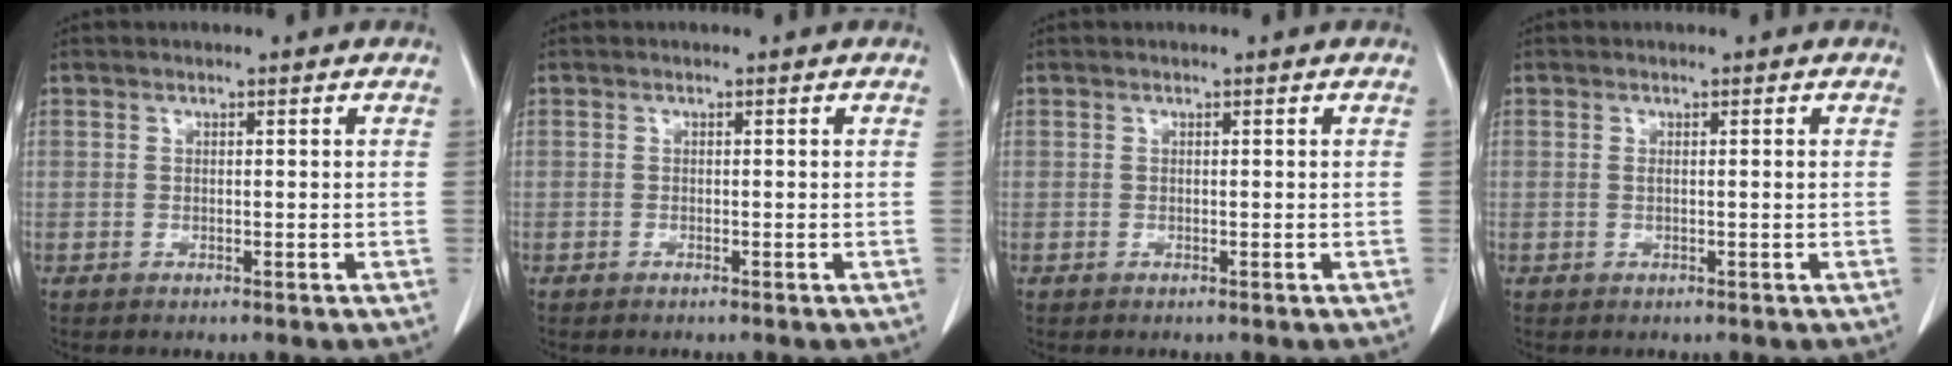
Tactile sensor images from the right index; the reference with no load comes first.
{"total": 0.0}
{"total": 0.0}
{"total": 0.8, "force": [0.1, 0.0, 0.8], "torque": [-0.016, -0.002, 0.006]}